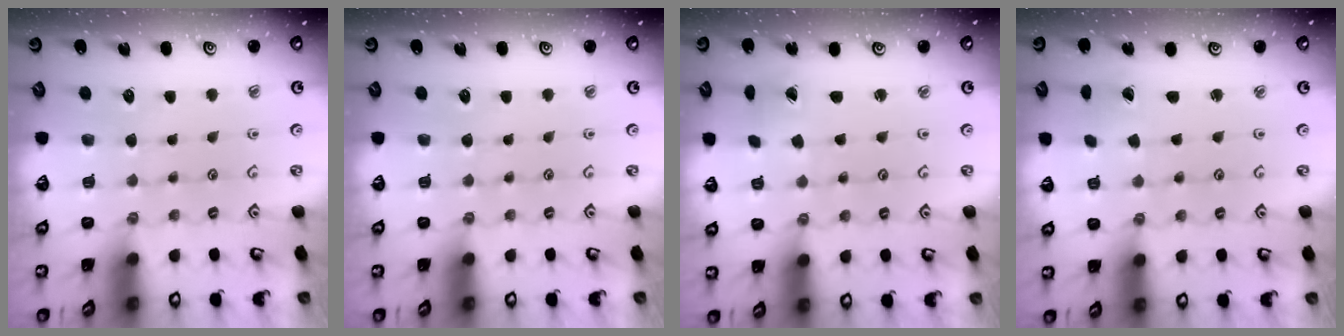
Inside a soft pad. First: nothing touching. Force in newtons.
{"total": 0.0}
{"total": 1.5, "press": 1.5, "slide": 0.0}
{"total": 1.2, "press": 1.2, "slide": 0.1}